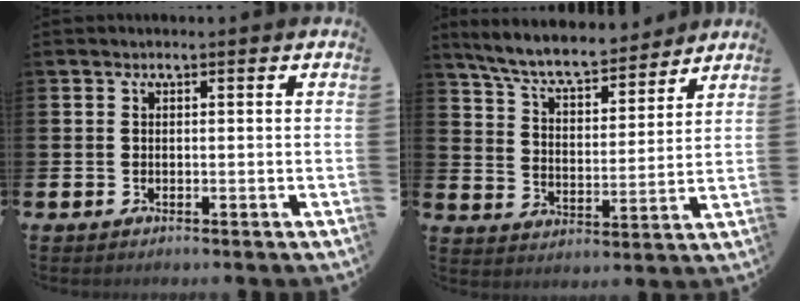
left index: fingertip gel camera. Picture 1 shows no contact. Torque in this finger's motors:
{"motor_torque": [0.37, -0.64, 0.90, 0.21]}